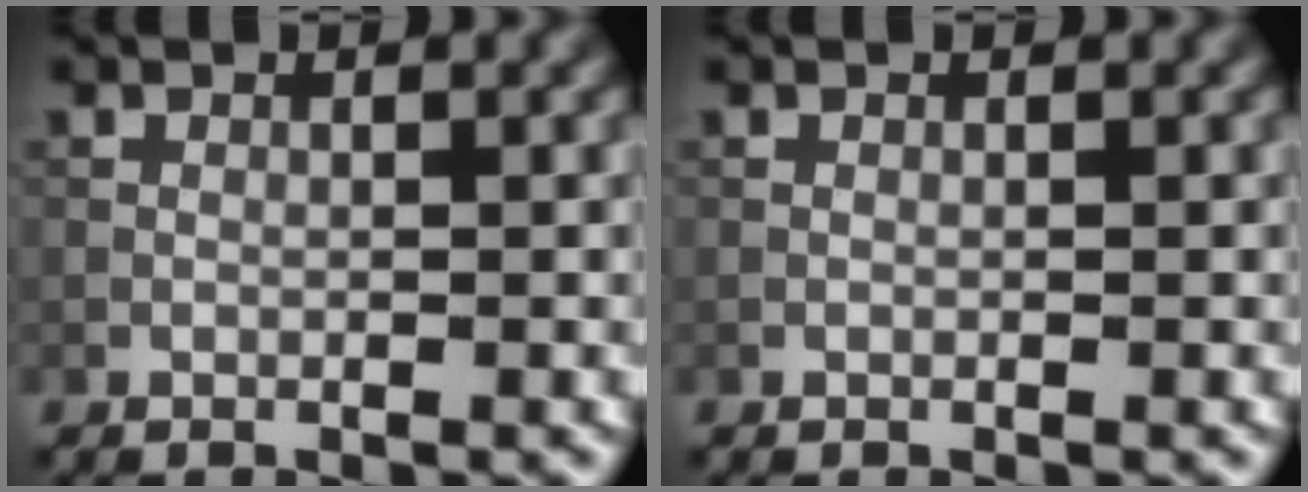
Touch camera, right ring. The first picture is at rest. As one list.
[{"total": 0.0}]